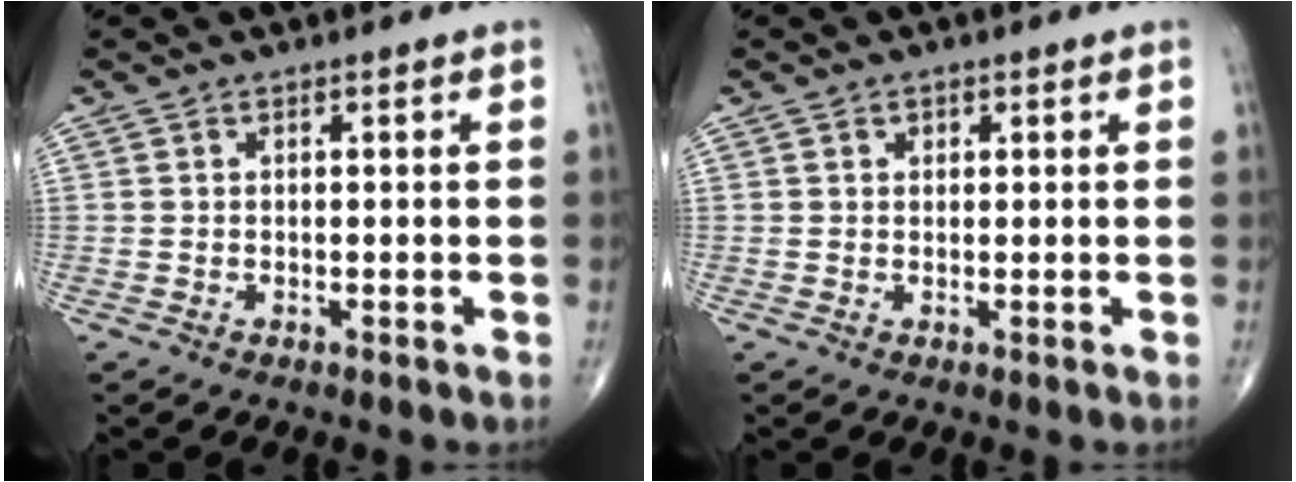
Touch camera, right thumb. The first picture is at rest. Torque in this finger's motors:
{"motor_torque": [-0.24, 0.24, -0.25, -0.18, -0.03]}